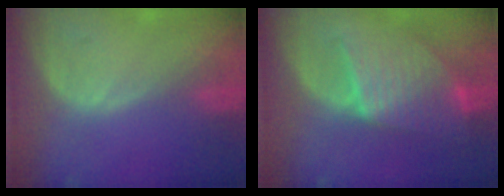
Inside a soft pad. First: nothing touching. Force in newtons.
{"total": 8.4, "press": 8.4, "slide": 0.5}